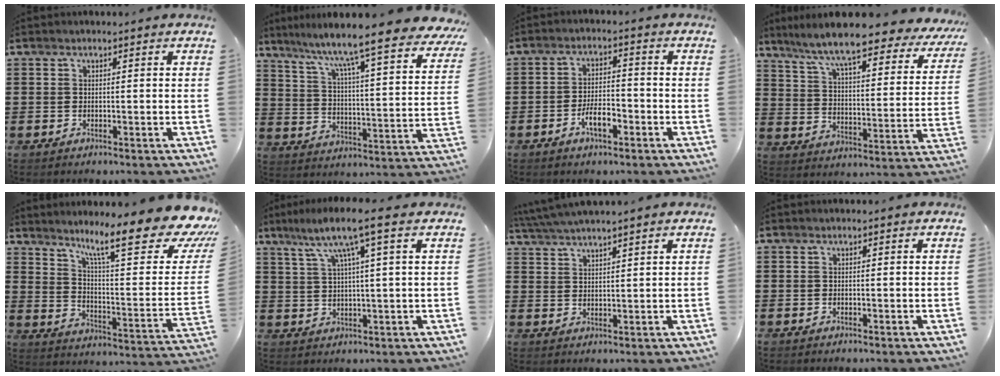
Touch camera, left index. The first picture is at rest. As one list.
[{"total": 9.3, "force": [7.8, -0.5, 5.0], "torque": [-0.111, -0.070, 0.119]}, {"total": 4.7, "force": [-2.3, 1.7, 3.7], "torque": [-0.068, 0.006, -0.044]}, {"total": 9.7, "force": [8.1, 0.3, 5.3], "torque": [-0.134, -0.053, 0.135]}, {"total": 16.3, "force": [11.6, 2.0, 11.3], "torque": [-0.190, -0.071, 0.183]}, {"total": 7.8, "force": [3.8, 0.2, 6.8], "torque": [-0.144, -0.003, 0.060]}, {"total": 3.6, "force": [3.4, -0.4, 1.2], "torque": [-0.033, -0.009, 0.062]}, {"total": 0.0}]